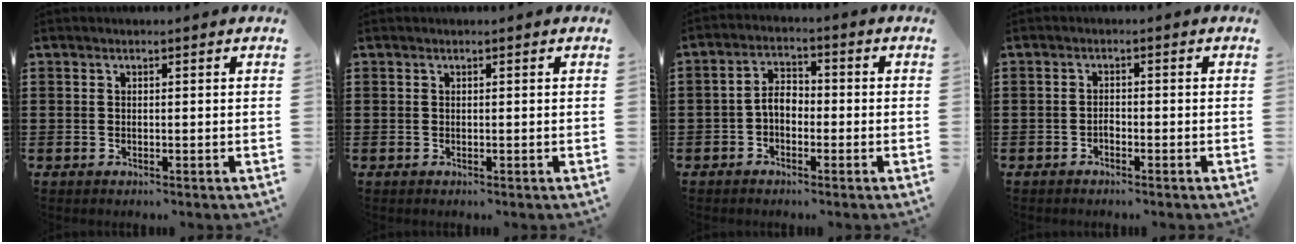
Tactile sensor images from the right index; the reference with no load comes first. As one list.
[{"total": 0.0}, {"total": 3.7, "force": [-1.3, 2.3, 2.7], "torque": [-0.066, 0.005, -0.031]}, {"total": 1.1, "force": [-0.9, 0.5, 0.4], "torque": [-0.012, -0.001, -0.017]}]